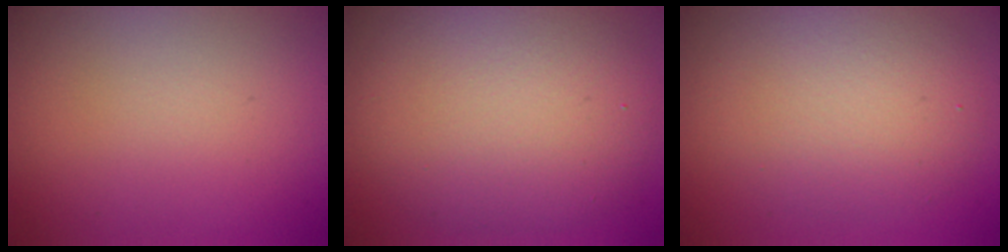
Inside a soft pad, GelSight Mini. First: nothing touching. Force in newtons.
{"total": 8.7, "press": 8.7, "slide": 0.3}
{"total": 5.2, "press": 5.2, "slide": 0.6}